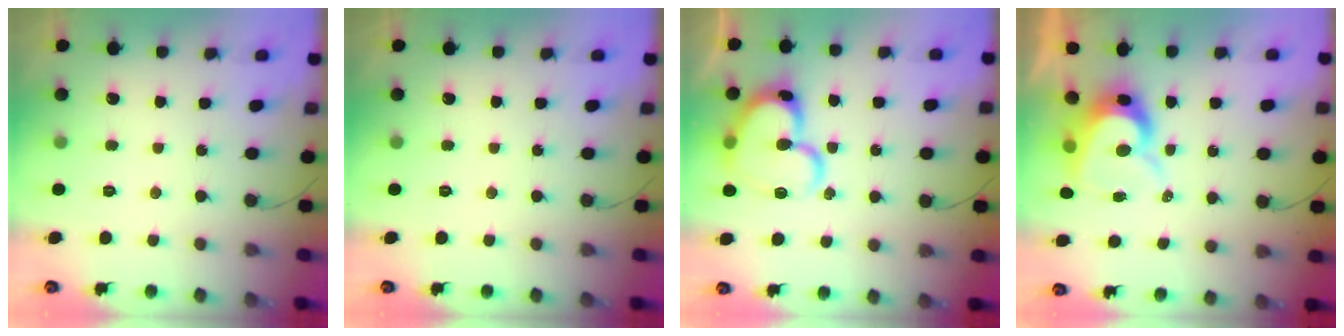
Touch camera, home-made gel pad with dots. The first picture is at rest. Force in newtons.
{"total": 0.0}
{"total": 20.2, "press": 20.1, "slide": 2.3}
{"total": 9.3, "press": 9.2, "slide": 0.7}